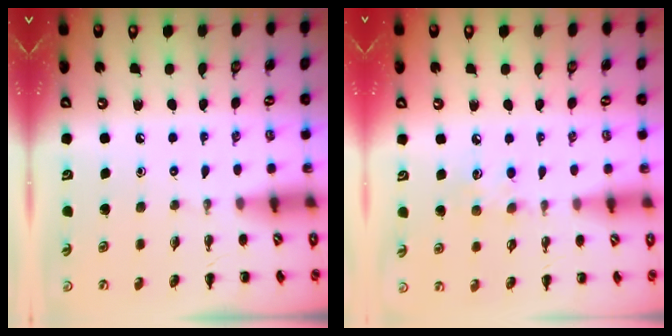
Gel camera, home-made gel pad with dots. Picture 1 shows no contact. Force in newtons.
{"total": 6.5, "press": 6.3, "slide": 1.6}